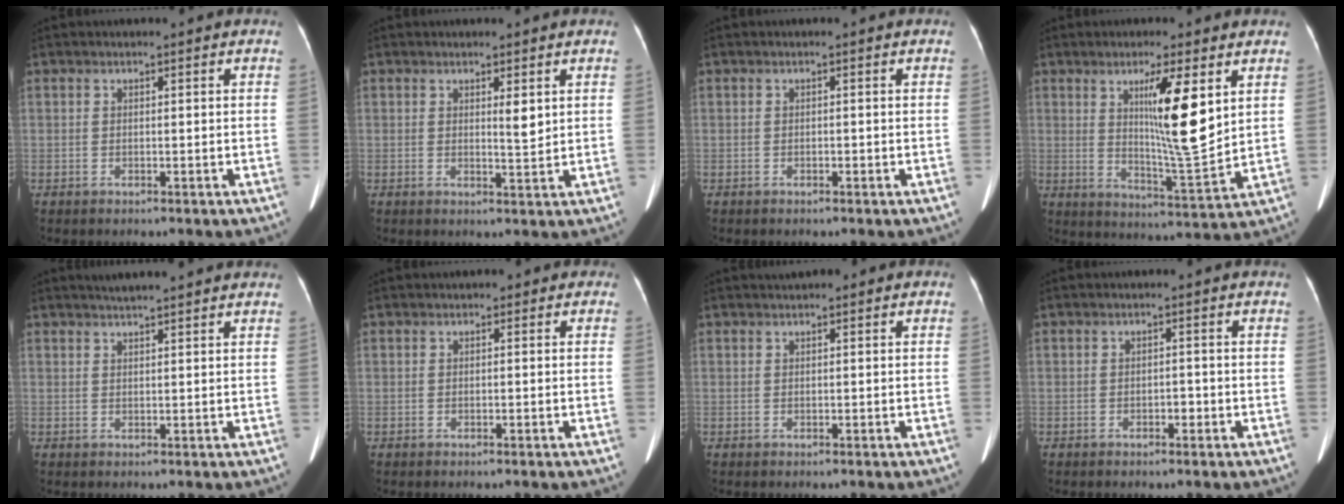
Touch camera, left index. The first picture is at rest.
{"total": 2.1, "force": [1.0, 0.3, 1.8], "torque": [-0.031, -0.008, 0.017]}
{"total": 0.0}
{"total": 10.5, "force": [3.6, 0.5, 9.8], "torque": [-0.163, -0.021, 0.062]}
{"total": 6.5, "force": [5.8, 0.3, 2.9], "torque": [-0.042, 0.026, 0.076]}
{"total": 0.7, "force": [0.2, 0.6, 0.2], "torque": [0.002, 0.007, 0.000]}
{"total": 1.5, "force": [1.1, 0.6, 0.9], "torque": [-0.015, 0.017, 0.015]}
{"total": 1.1, "force": [-0.5, 0.6, 0.7], "torque": [-0.010, 0.002, -0.007]}